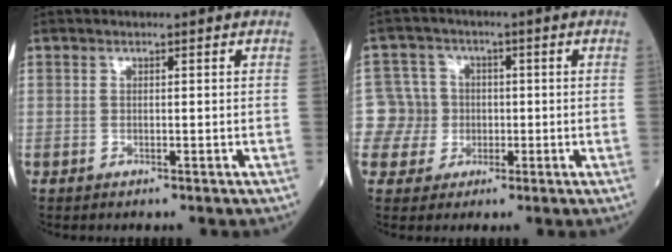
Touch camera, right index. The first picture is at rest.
{"total": 5.9, "force": [-0.5, 5.9, 0.0], "torque": [0.008, 0.017, -0.008]}